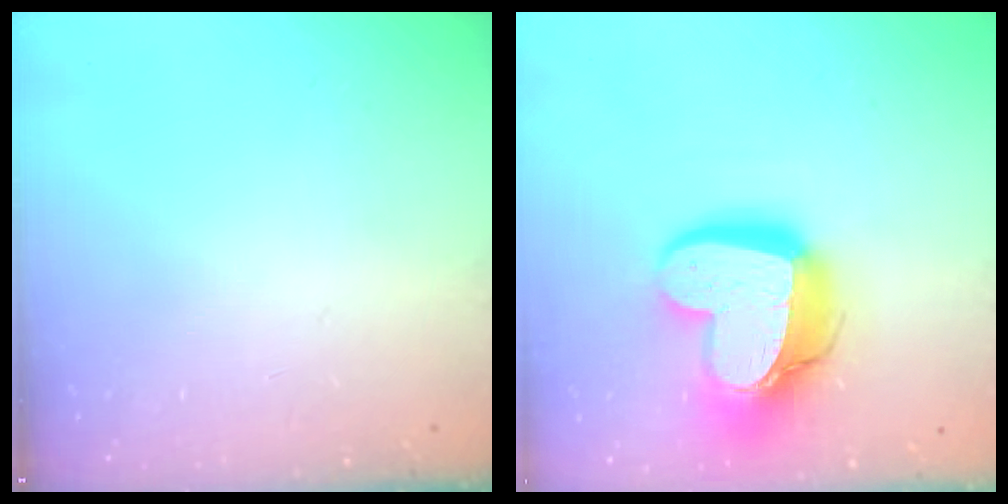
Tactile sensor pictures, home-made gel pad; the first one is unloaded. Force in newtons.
{"total": 18.9, "press": 18.8, "slide": 1.6}